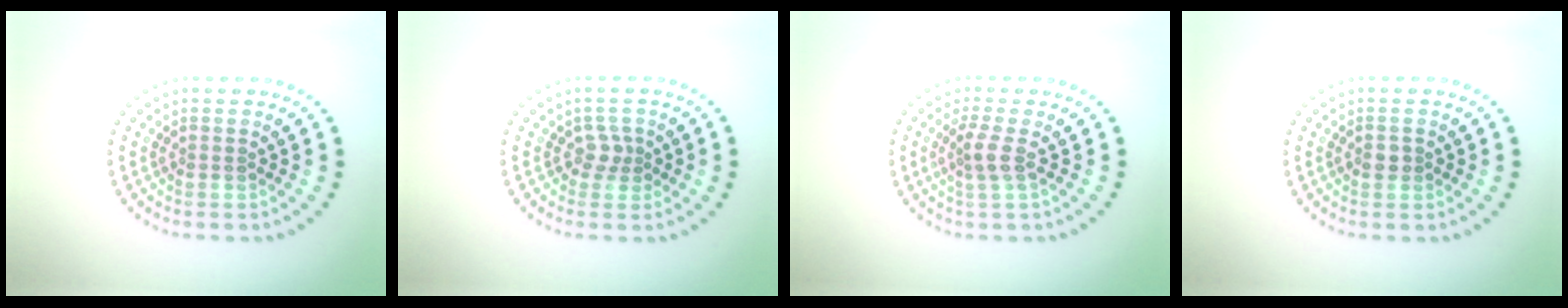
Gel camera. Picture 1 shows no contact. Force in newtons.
{"total": 1.3, "press": 1.1, "slide": 0.8}
{"total": 2.0, "press": 1.6, "slide": 1.3}
{"total": 1.0, "press": 0.9, "slide": 0.2}